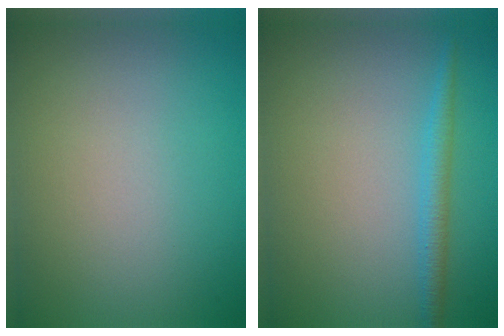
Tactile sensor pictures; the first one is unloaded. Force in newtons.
{"total": 1.8, "press": 1.8, "slide": 0.1}